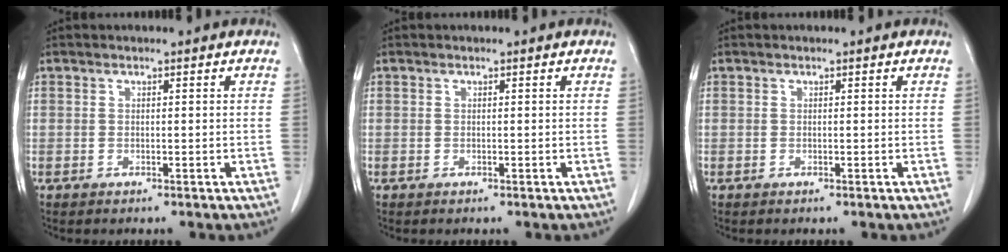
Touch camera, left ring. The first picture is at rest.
{"total": 0.0}
{"total": 0.0}